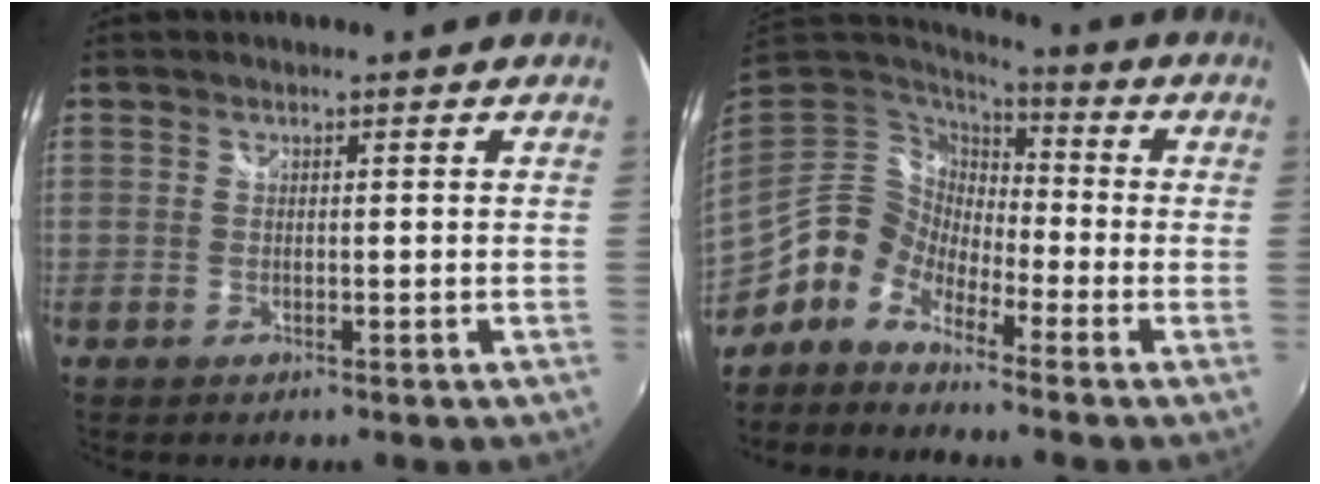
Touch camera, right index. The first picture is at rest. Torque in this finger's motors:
{"motor_torque": [0.03, 0.00, -0.60, -0.21]}